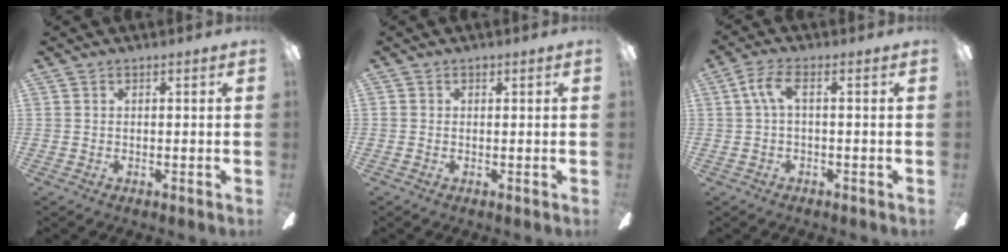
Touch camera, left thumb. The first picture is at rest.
{"total": 0.0}
{"total": 5.8, "force": [0.7, 2.0, 5.4], "torque": [-0.117, 0.006, 0.008]}